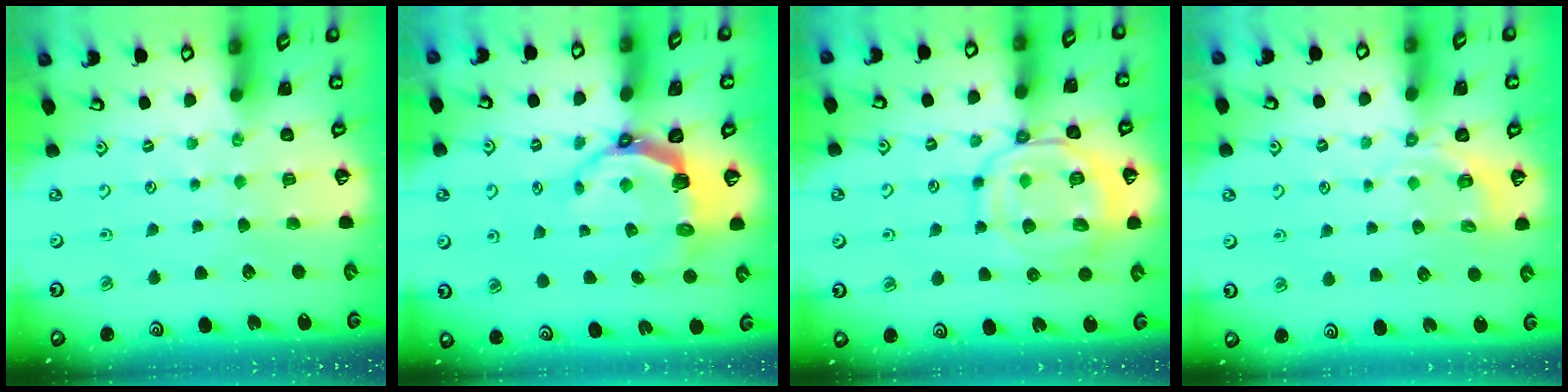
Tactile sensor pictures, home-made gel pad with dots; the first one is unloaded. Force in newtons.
{"total": 8.1, "press": 6.4, "slide": 5.0}
{"total": 14.0, "press": 13.9, "slide": 1.5}
{"total": 2.8, "press": 2.1, "slide": 1.8}